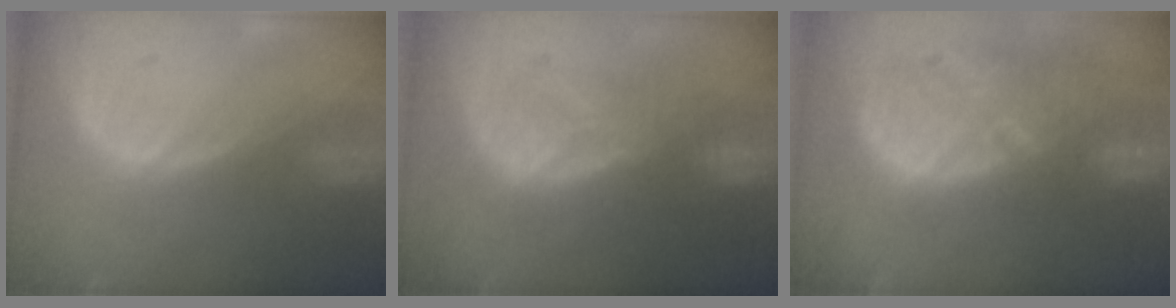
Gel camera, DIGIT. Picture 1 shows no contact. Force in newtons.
{"total": 8.4, "press": 8.2, "slide": 2.0}
{"total": 12.3, "press": 11.3, "slide": 4.8}